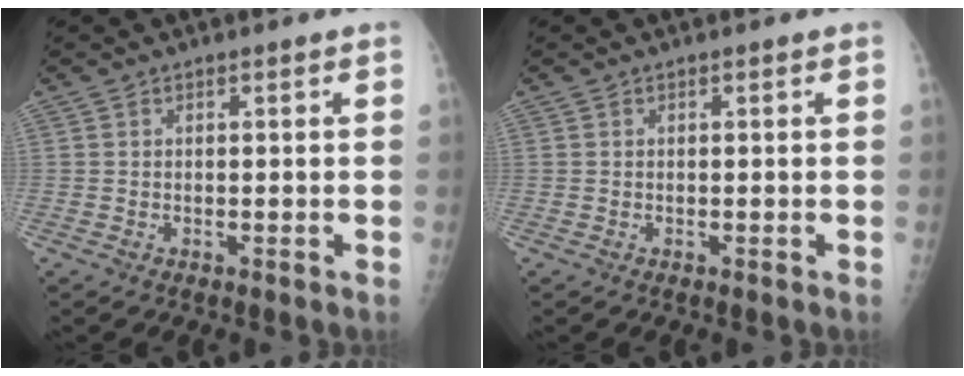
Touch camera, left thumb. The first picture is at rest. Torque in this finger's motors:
{"motor_torque": [0.00, 0.00, 0.00, -0.01, 0.00]}